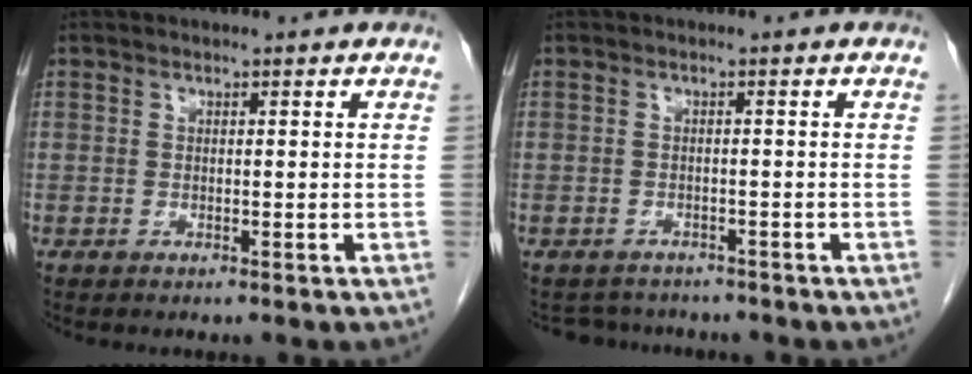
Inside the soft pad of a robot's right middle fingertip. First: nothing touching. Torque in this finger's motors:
{"motor_torque": [-0.28, -0.33, -0.10, -0.02]}